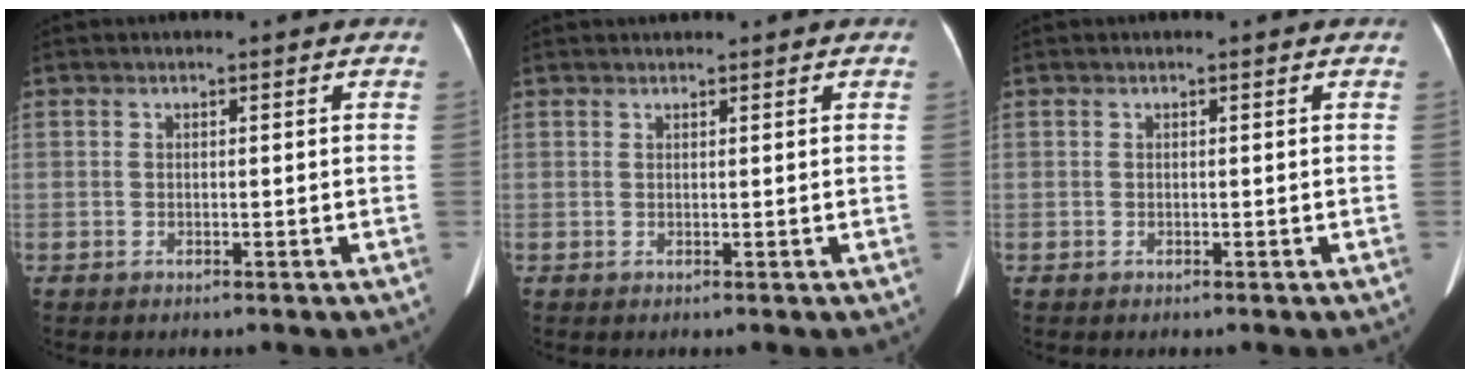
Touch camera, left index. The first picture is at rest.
{"total": 1.4, "force": [1.3, 0.3, 0.4], "torque": [-0.008, 0.021, 0.022]}
{"total": 0.0}